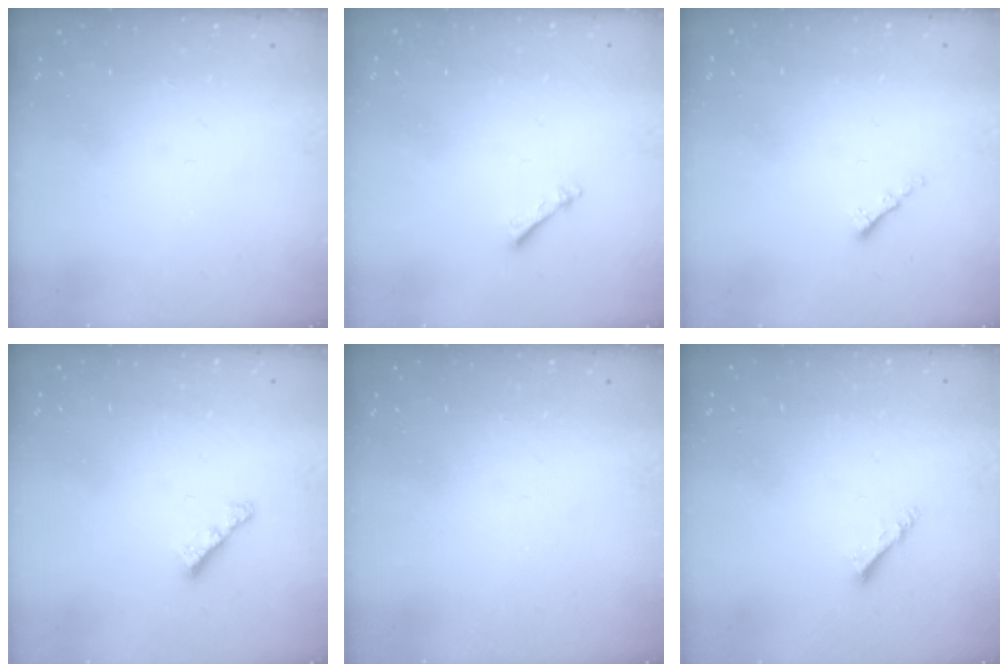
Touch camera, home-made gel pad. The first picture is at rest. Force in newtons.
{"total": 2.4, "press": 2.3, "slide": 0.4}
{"total": 0.8, "press": 0.8, "slide": 0.2}
{"total": 4.5, "press": 4.4, "slide": 0.7}
{"total": 0.0}
{"total": 3.9, "press": 3.9, "slide": 0.5}